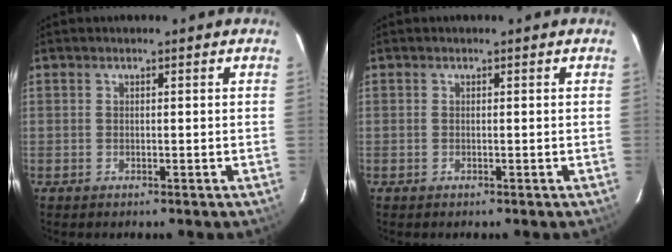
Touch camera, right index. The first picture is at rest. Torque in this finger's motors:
{"motor_torque": [0.02, 0.08, 0.03, 0.01]}